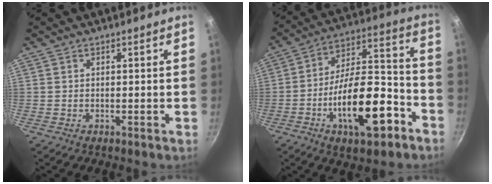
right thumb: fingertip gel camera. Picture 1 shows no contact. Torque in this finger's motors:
{"motor_torque": [2.26, 1.88, 1.80, -0.93, 0.45]}